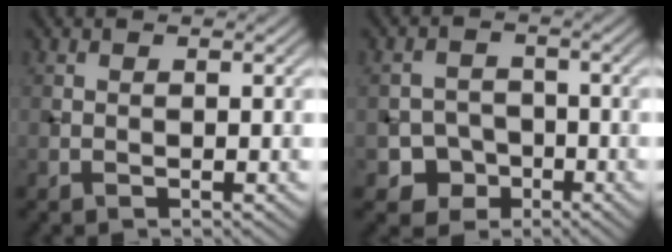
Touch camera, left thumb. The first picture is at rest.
{"total": 4.1, "force": [-1.9, 3.5, 1.1], "torque": [-0.009, -0.002, -0.043]}